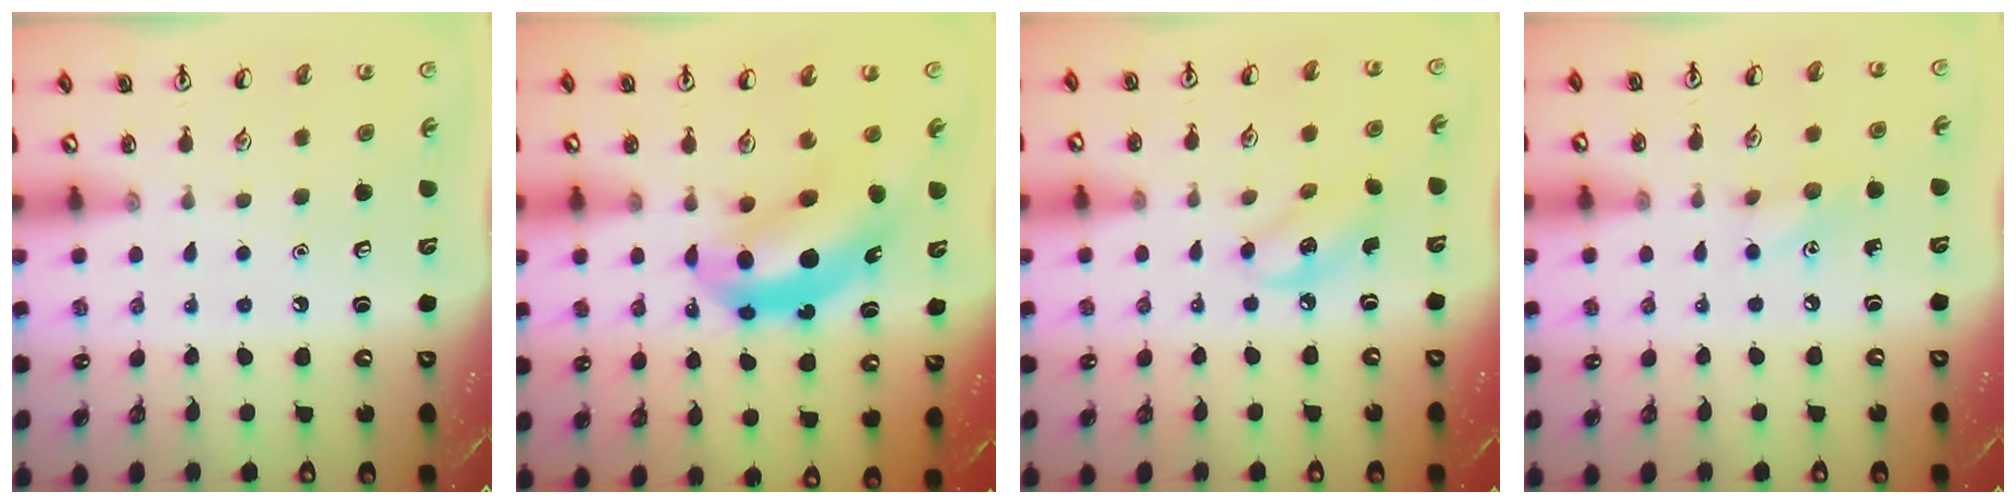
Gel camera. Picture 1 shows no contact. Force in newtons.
{"total": 10.0, "press": 9.6, "slide": 3.0}
{"total": 6.0, "press": 5.9, "slide": 0.9}
{"total": 6.1, "press": 5.9, "slide": 1.6}